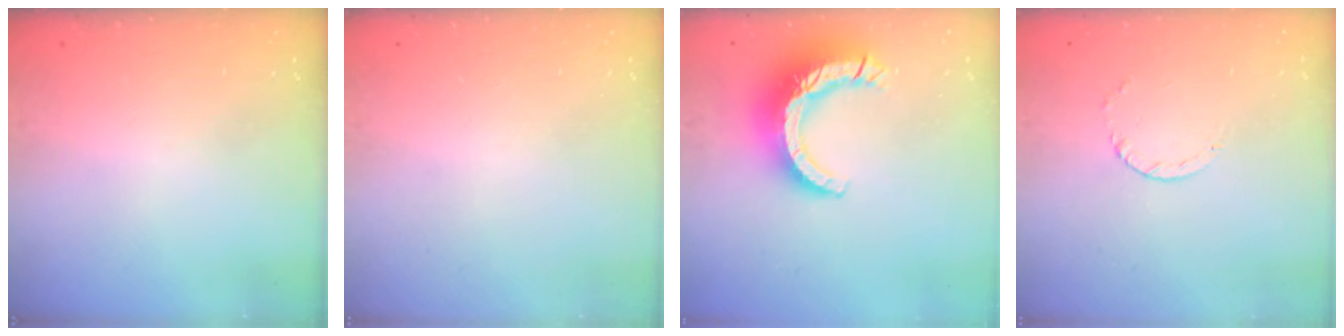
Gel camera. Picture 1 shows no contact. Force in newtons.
{"total": 0.0}
{"total": 14.0, "press": 13.9, "slide": 1.3}
{"total": 2.4, "press": 2.4, "slide": 0.3}